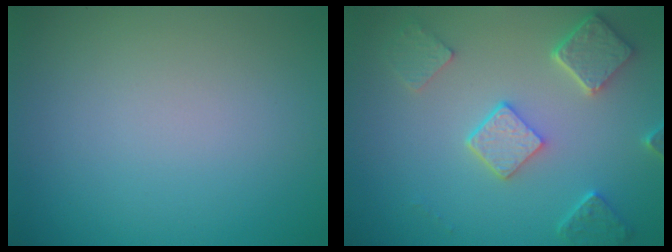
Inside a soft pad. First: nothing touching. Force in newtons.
{"total": 4.9, "press": 3.8, "slide": 3.0}